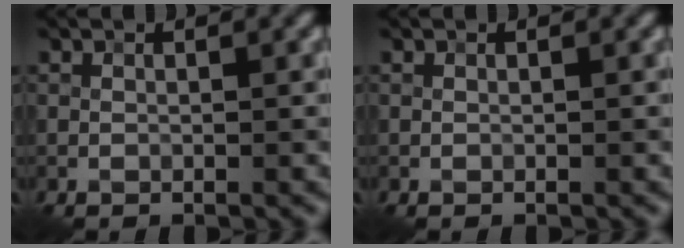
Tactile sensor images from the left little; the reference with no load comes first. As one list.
[{"total": 0.0}]